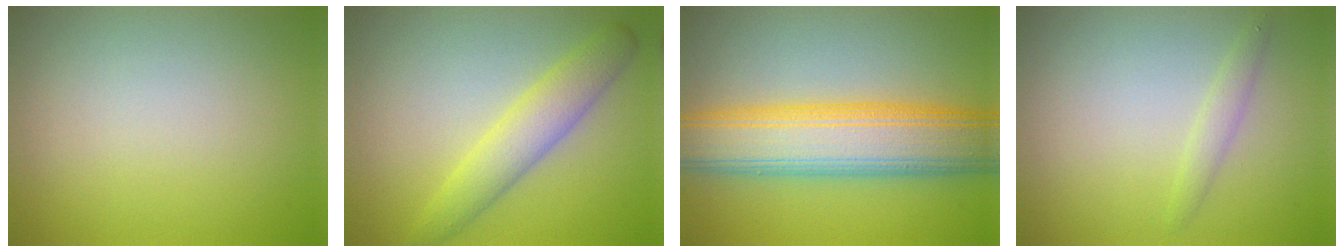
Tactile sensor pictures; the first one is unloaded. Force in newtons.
{"total": 3.8, "press": 3.8, "slide": 0.1}
{"total": 9.4, "press": 9.4, "slide": 0.3}
{"total": 1.2, "press": 1.2, "slide": 0.0}